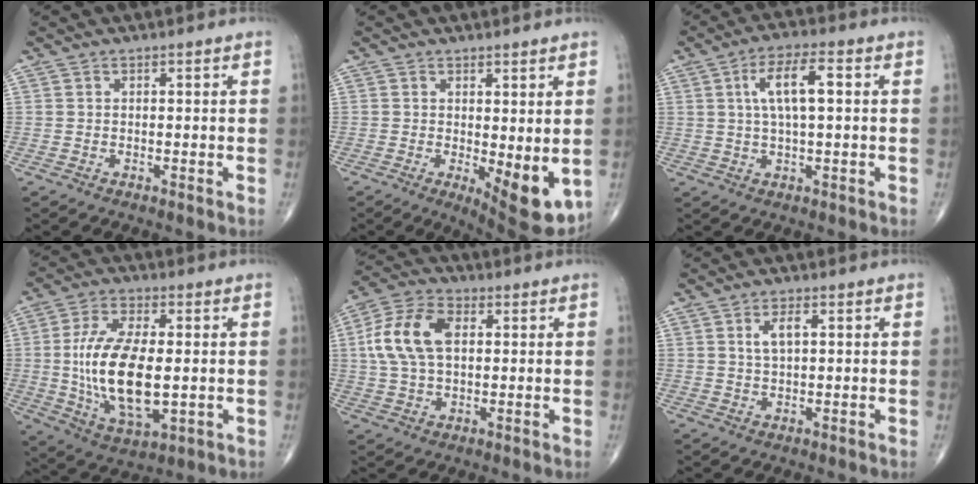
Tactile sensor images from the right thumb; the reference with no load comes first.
{"total": 9.5, "force": [-1.1, 3.5, 8.8], "torque": [-0.110, -0.024, -0.004]}
{"total": 8.4, "force": [1.7, 2.6, 7.8], "torque": [-0.144, 0.013, 0.029]}
{"total": 17.5, "force": [-0.6, 8.2, 15.4], "torque": [-0.293, -0.010, -0.002]}
{"total": 12.1, "force": [2.0, 7.2, 9.5], "torque": [-0.193, 0.018, 0.033]}
{"total": 3.5, "force": [1.0, 1.5, 3.0], "torque": [-0.058, 0.002, 0.018]}